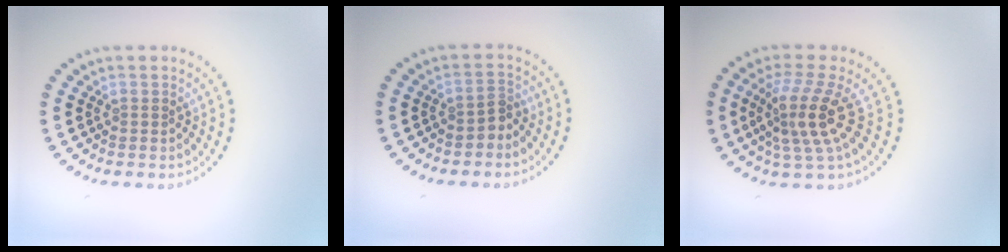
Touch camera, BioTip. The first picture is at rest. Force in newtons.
{"total": 1.4, "press": 1.2, "slide": 0.7}
{"total": 4.3, "press": 3.1, "slide": 3.0}